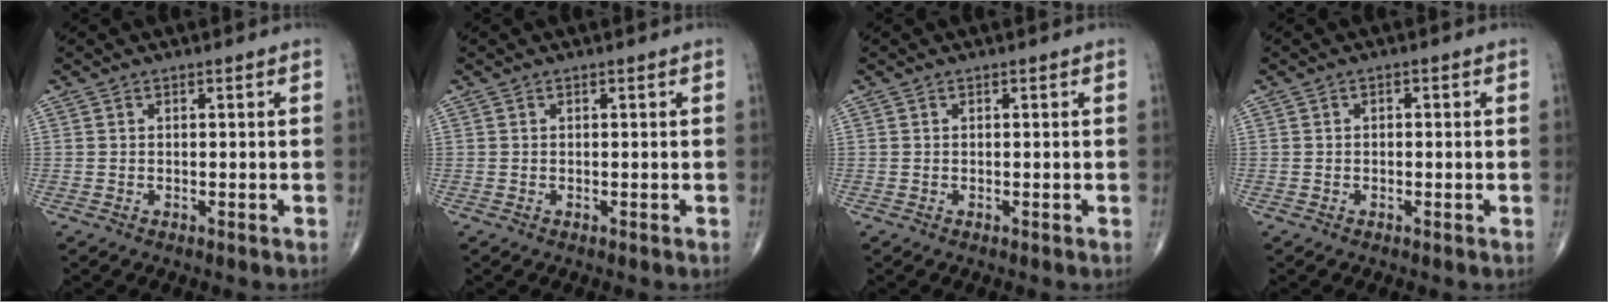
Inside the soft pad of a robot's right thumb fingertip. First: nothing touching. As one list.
[{"total": 0.0}, {"total": 0.0}, {"total": 0.8, "force": [0.0, 0.5, 0.6], "torque": [-0.003, 0.002, -0.002]}]